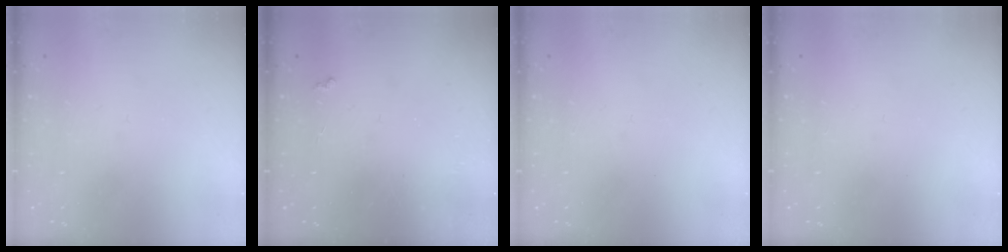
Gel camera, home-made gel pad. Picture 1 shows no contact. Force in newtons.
{"total": 2.5, "press": 2.4, "slide": 0.4}
{"total": 0.0}
{"total": 0.0}